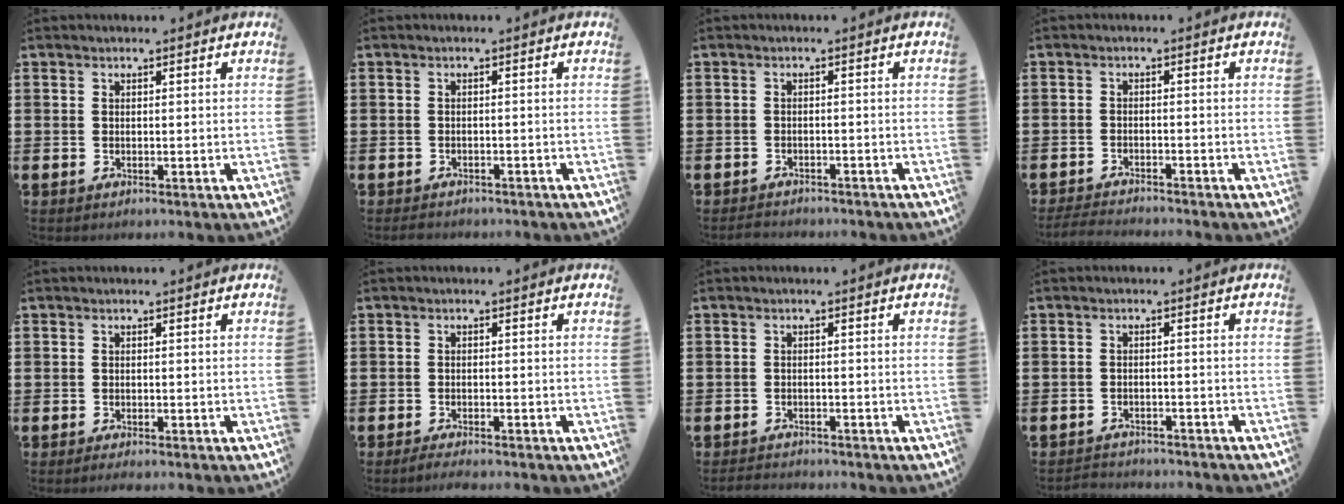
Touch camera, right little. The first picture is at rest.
{"total": 1.0, "force": [-1.0, 0.2, 0.1], "torque": [-0.005, 0.000, -0.021]}
{"total": 1.4, "force": [-1.3, 0.1, 0.0], "torque": [-0.005, 0.002, -0.029]}
{"total": 2.2, "force": [-2.1, 0.0, 0.4], "torque": [-0.006, 0.004, -0.044]}
{"total": 0.6, "force": [-0.4, 0.1, 0.4], "torque": [-0.007, -0.002, -0.008]}
{"total": 1.3, "force": [-1.2, 0.0, 0.5], "torque": [-0.009, 0.000, -0.023]}
{"total": 1.3, "force": [-1.3, 0.1, 0.0], "torque": [-0.003, 0.001, -0.026]}
{"total": 1.8, "force": [-1.8, 0.1, -0.3], "torque": [-0.001, 0.003, -0.041]}